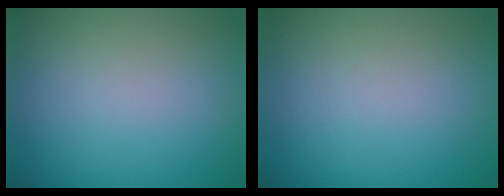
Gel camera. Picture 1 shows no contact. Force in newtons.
{"total": 0.0}